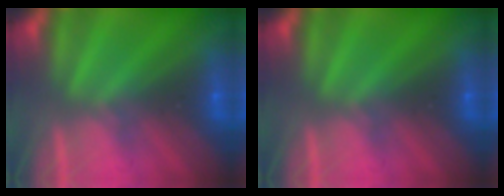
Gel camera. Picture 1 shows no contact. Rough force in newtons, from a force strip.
{"total": 0.0}